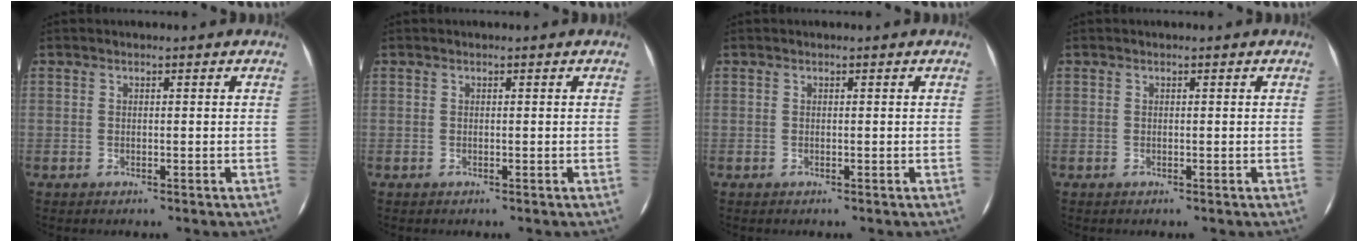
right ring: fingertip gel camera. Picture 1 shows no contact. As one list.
[{"total": 0.0}, {"total": 0.0}, {"total": 0.0}]